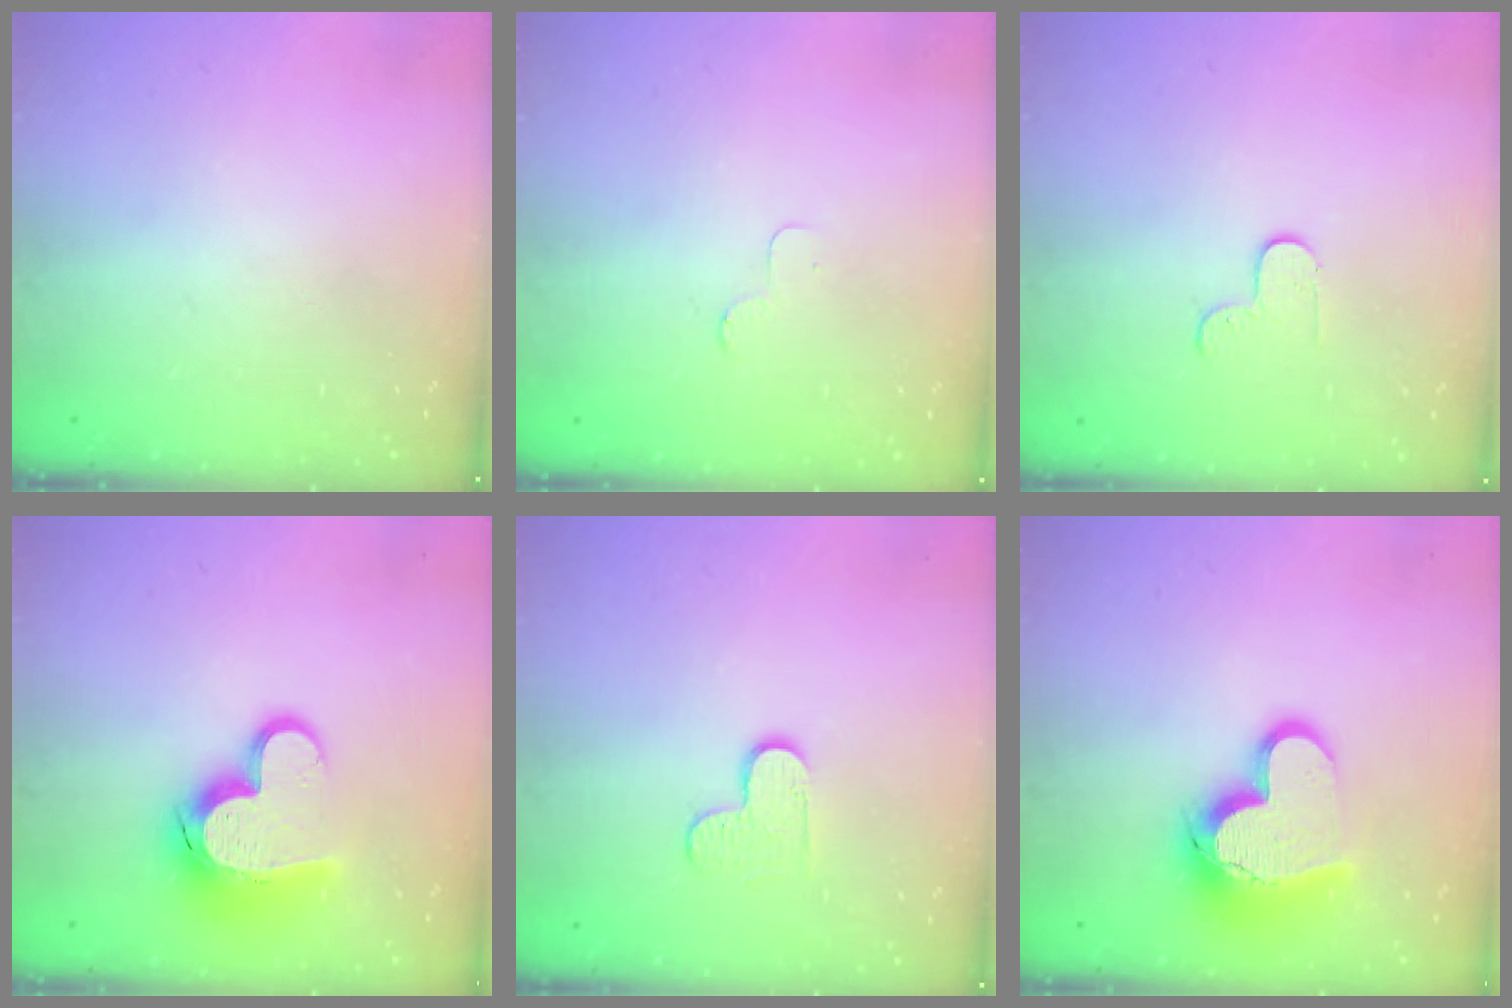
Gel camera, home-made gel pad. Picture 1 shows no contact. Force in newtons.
{"total": 3.5, "press": 3.5, "slide": 0.3}
{"total": 4.2, "press": 4.1, "slide": 0.5}
{"total": 14.9, "press": 14.9, "slide": 0.9}
{"total": 5.9, "press": 5.9, "slide": 0.5}
{"total": 17.2, "press": 17.1, "slide": 1.5}